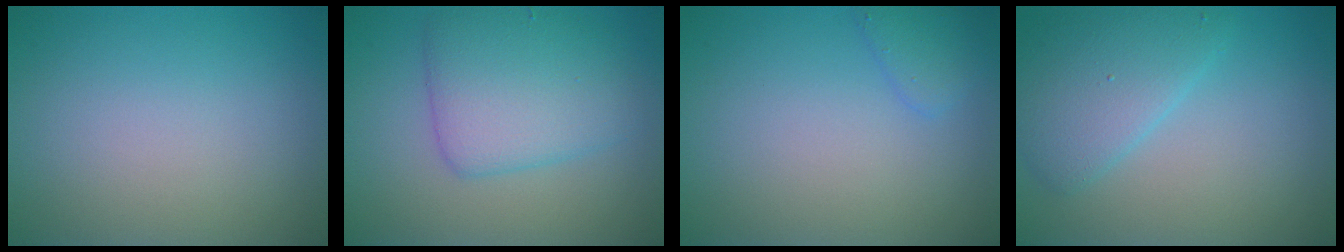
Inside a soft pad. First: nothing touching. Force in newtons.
{"total": 5.4, "press": 5.4, "slide": 0.2}
{"total": 1.5, "press": 1.5, "slide": 0.1}
{"total": 3.9, "press": 3.9, "slide": 0.2}